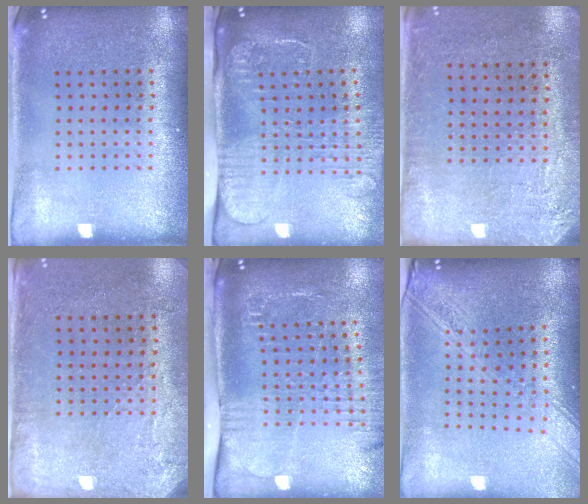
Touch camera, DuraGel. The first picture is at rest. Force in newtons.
{"total": 2.7, "press": 2.1, "slide": 1.7}
{"total": 2.7, "press": 2.3, "slide": 1.4}
{"total": 2.8, "press": 2.3, "slide": 1.6}
{"total": 2.6, "press": 2.1, "slide": 1.6}
{"total": 2.2, "press": 1.8, "slide": 1.3}